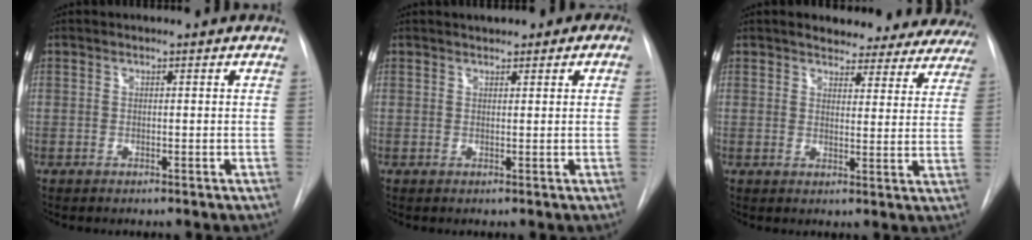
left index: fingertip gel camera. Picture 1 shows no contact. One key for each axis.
{"total": 3.0, "fx": 1.6, "fy": 1.7, "fz": 1.9, "tx": -0.024, "ty": 0.014, "tz": 0.021}
{"total": 17.1, "fx": 15.4, "fy": 5.8, "fz": 4.6, "tx": -0.035, "ty": -0.027, "tz": 0.159}